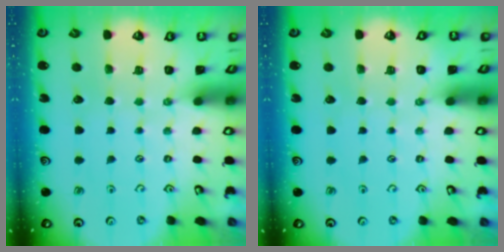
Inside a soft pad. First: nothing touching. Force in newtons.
{"total": 0.0}